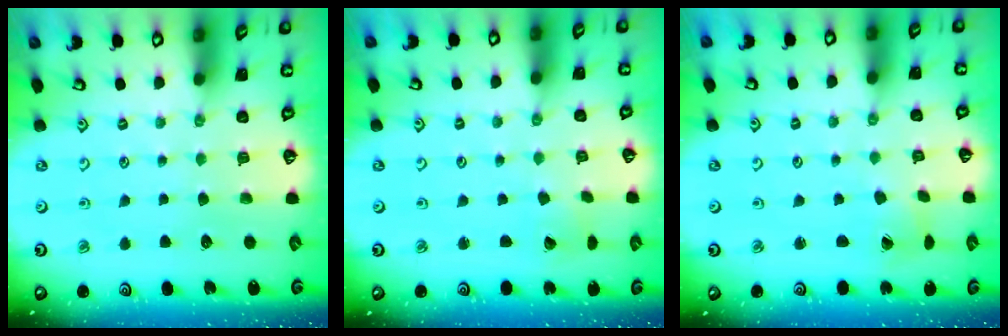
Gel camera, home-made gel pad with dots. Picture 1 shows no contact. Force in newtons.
{"total": 2.6, "press": 2.6, "slide": 0.1}
{"total": 2.0, "press": 2.0, "slide": 0.2}